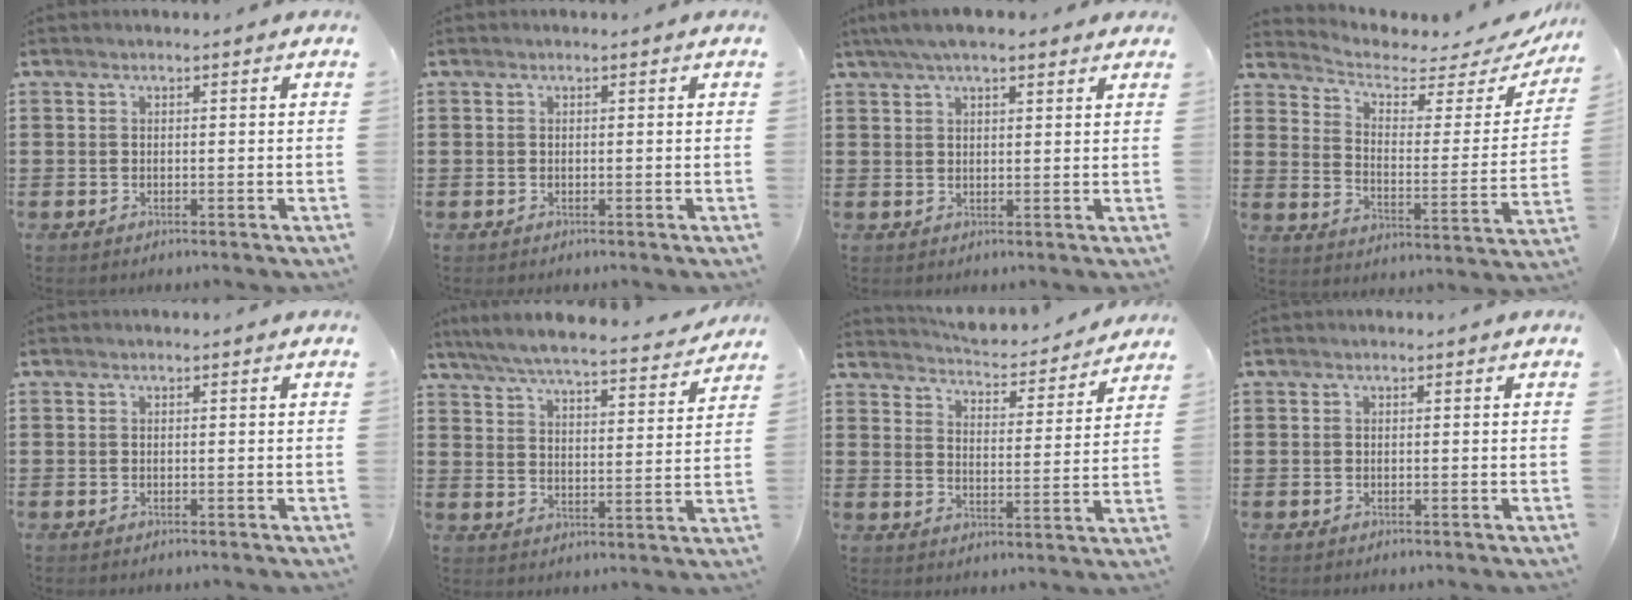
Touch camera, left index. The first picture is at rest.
{"total": 0.0}
{"total": 4.6, "force": [3.6, 1.1, 2.7], "torque": [-0.061, 0.004, 0.065]}
{"total": 3.8, "force": [2.9, 1.5, 1.9], "torque": [-0.057, -0.023, 0.044]}
{"total": 0.0}
{"total": 6.3, "force": [5.9, -0.1, 2.1], "torque": [-0.067, -0.040, 0.100]}
{"total": 4.1, "force": [4.1, 0.1, 0.3], "torque": [-0.031, -0.039, 0.065]}
{"total": 0.0}